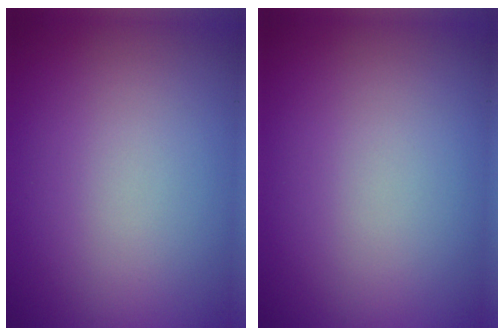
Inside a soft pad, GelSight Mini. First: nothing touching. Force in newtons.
{"total": 0.0}